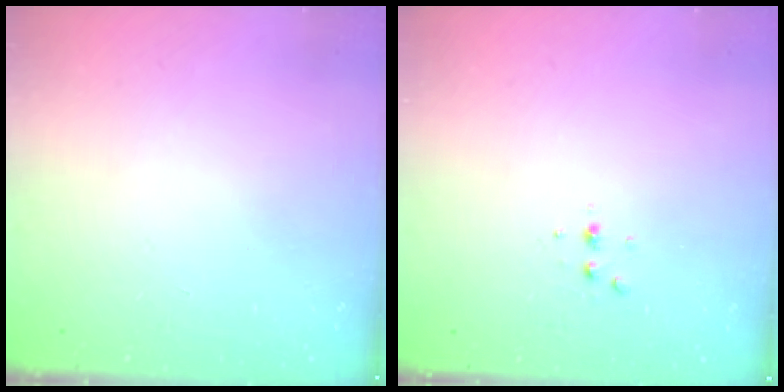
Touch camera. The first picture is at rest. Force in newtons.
{"total": 3.5, "press": 3.5, "slide": 0.5}